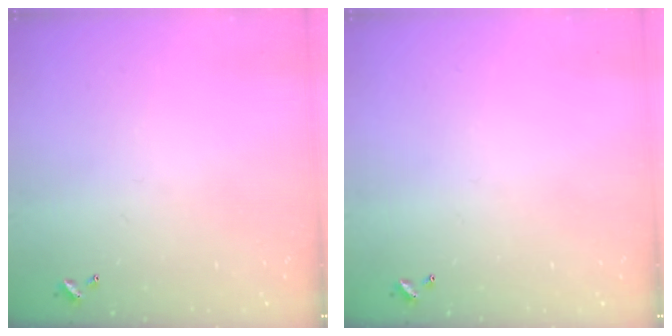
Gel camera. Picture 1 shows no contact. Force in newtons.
{"total": 0.0}